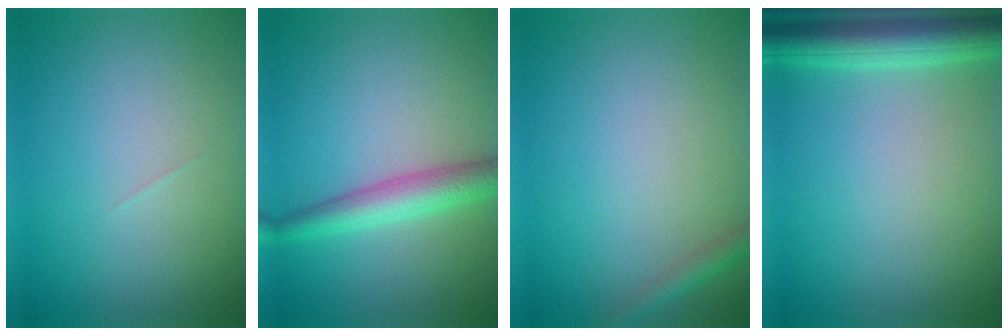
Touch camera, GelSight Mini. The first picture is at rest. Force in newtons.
{"total": 3.6, "press": 3.6, "slide": 0.1}
{"total": 1.5, "press": 1.5, "slide": 0.1}
{"total": 4.9, "press": 4.9, "slide": 0.2}